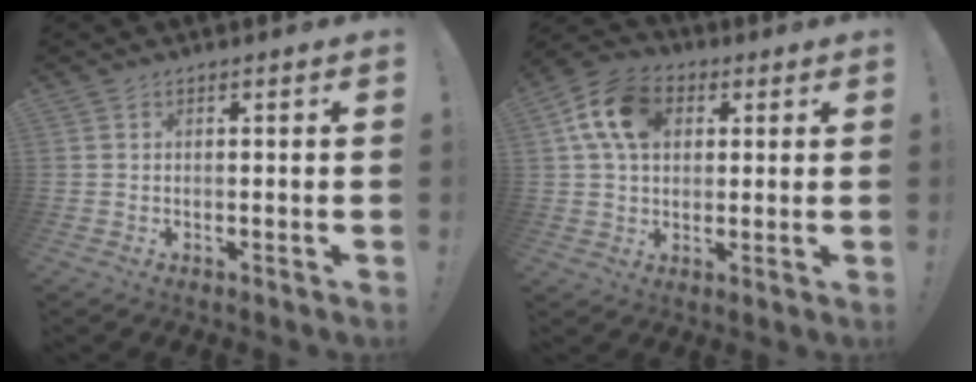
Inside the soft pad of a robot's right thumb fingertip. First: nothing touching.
{"total": 13.4, "force": [4.1, 9.6, 8.4], "torque": [-0.148, 0.008, 0.080]}